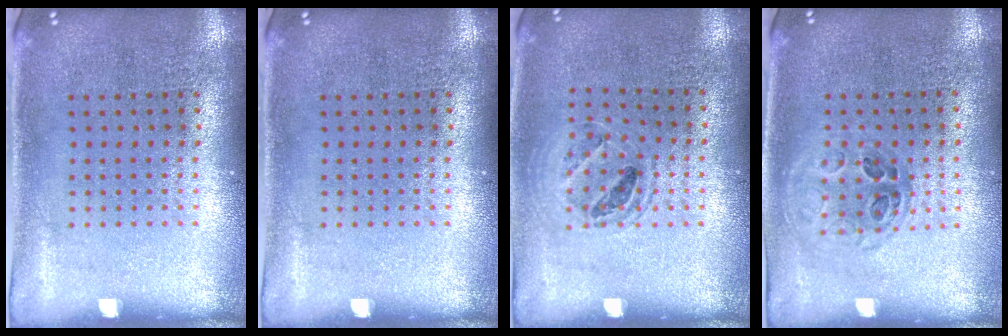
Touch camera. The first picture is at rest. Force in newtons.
{"total": 0.0}
{"total": 1.1, "press": 1.1, "slide": 0.4}
{"total": 1.0, "press": 1.0, "slide": 0.4}